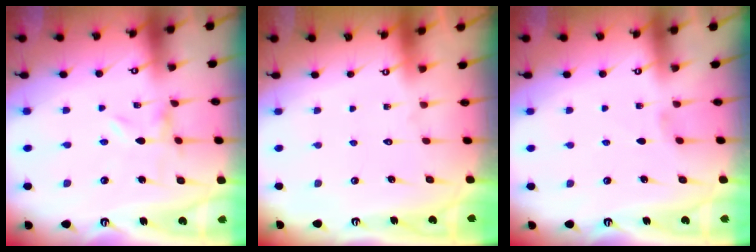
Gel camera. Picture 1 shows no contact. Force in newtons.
{"total": 1.6, "press": 1.6, "slide": 0.1}
{"total": 1.0, "press": 0.9, "slide": 0.4}